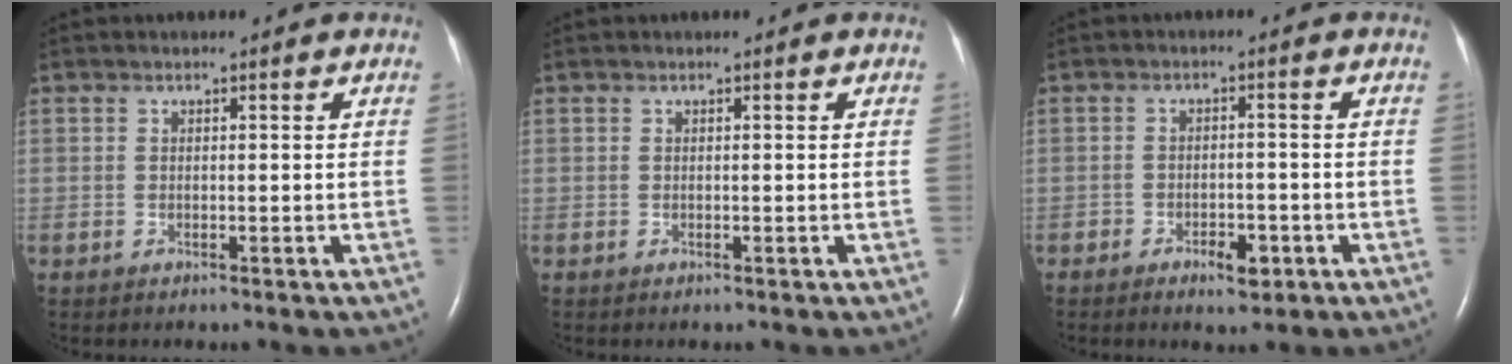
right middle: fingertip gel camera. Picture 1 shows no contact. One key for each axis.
{"total": 0.0}
{"total": 3.5, "fx": -1.9, "fy": 1.6, "fz": 2.4, "tx": -0.036, "ty": 0.004, "tz": -0.026}